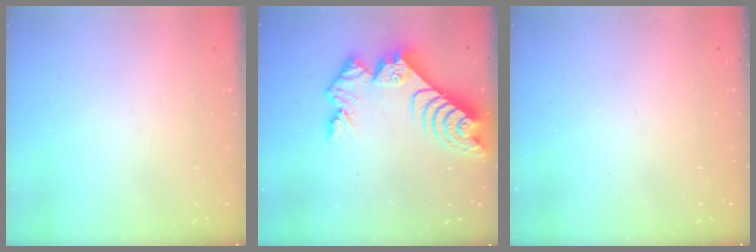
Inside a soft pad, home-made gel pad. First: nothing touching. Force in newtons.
{"total": 12.8, "press": 12.8, "slide": 1.0}
{"total": 0.0}